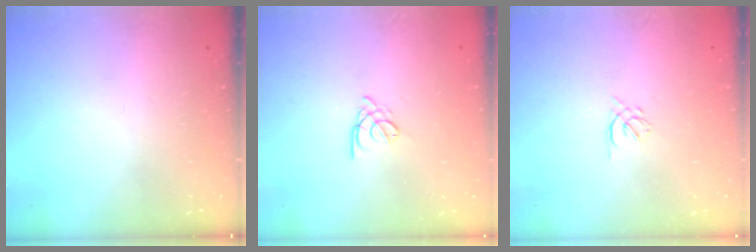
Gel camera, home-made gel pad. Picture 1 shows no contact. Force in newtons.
{"total": 2.5, "press": 2.5, "slide": 0.7}
{"total": 1.6, "press": 1.5, "slide": 0.6}